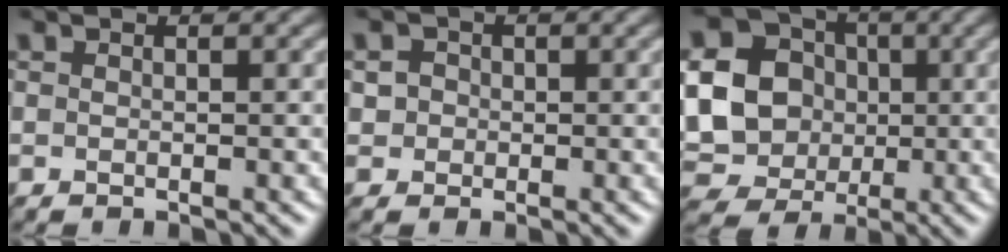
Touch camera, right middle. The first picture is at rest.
{"total": 1.6, "force": [0.2, 1.5, 0.5], "torque": [-0.001, 0.004, 0.003]}
{"total": 16.3, "force": [0.8, 14.8, 6.7], "torque": [-0.199, 0.014, -0.017]}